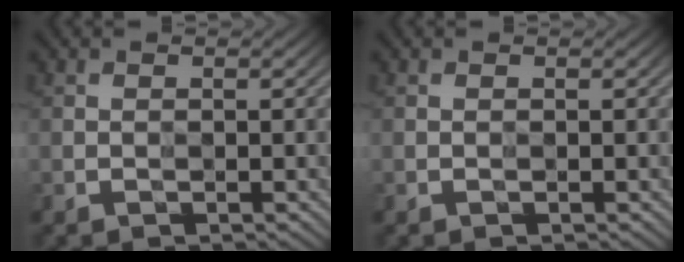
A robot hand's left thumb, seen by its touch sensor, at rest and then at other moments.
{"total": 0.0}